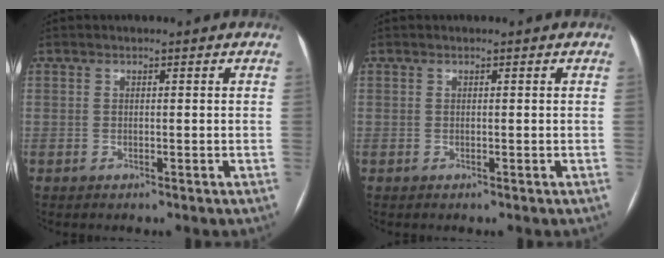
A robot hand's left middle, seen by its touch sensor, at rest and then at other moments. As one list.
[{"total": 0.0}]